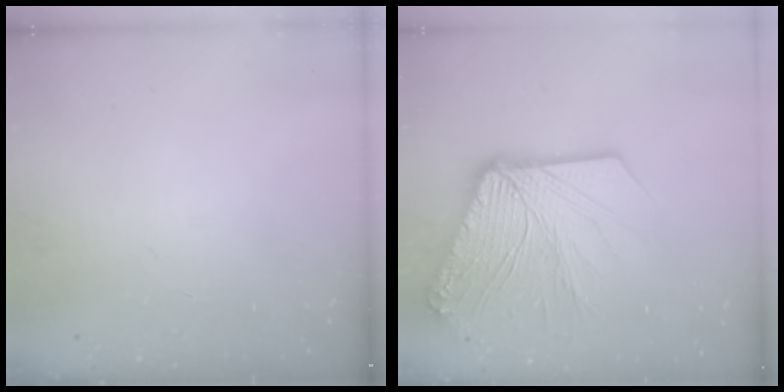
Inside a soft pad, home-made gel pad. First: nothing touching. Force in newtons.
{"total": 20.8, "press": 20.6, "slide": 2.7}